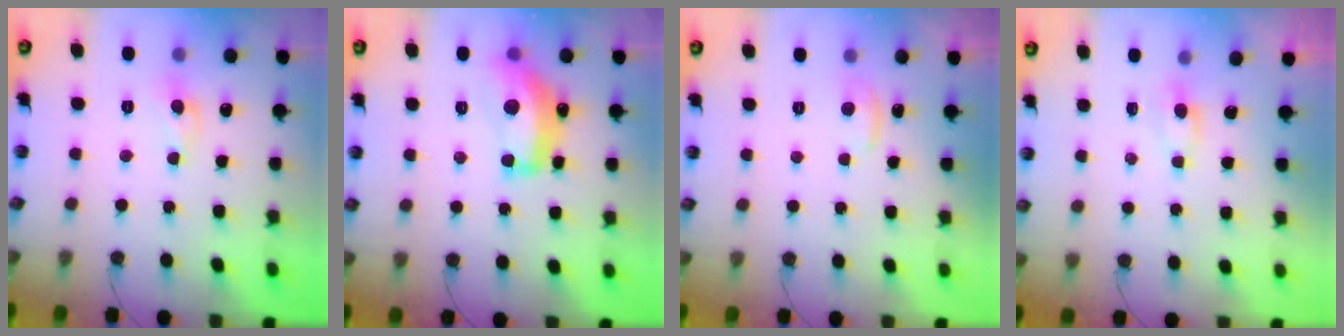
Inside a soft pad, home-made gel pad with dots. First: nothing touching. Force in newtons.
{"total": 10.5, "press": 10.5, "slide": 1.0}
{"total": 1.5, "press": 1.2, "slide": 0.9}
{"total": 0.5, "press": 0.3, "slide": 0.5}